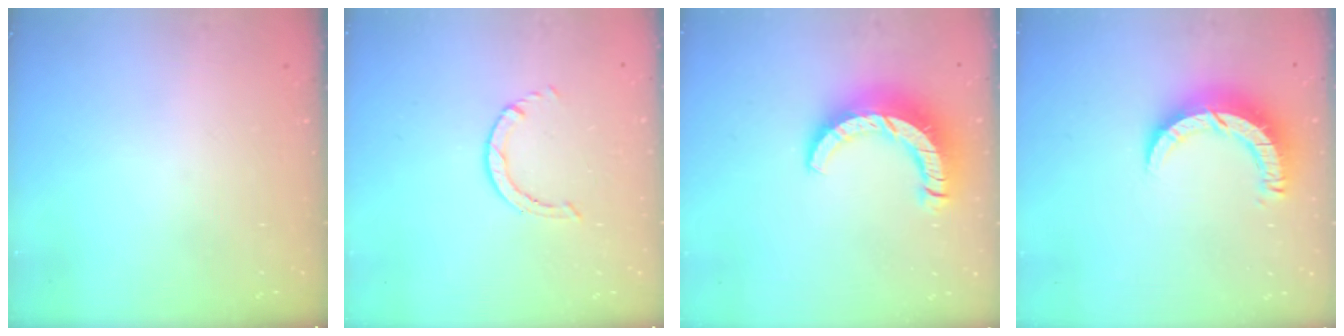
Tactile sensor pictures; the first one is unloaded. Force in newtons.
{"total": 0.6, "press": 0.6, "slide": 0.1}
{"total": 12.2, "press": 12.1, "slide": 1.3}
{"total": 9.3, "press": 9.2, "slide": 0.9}